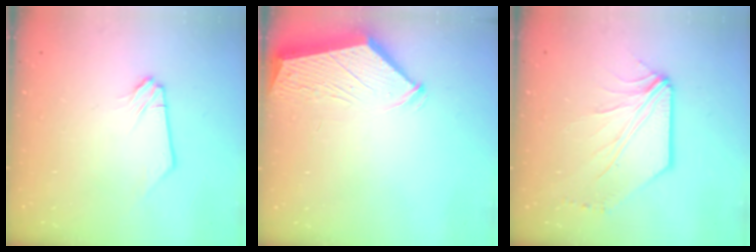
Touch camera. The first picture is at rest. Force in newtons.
{"total": 3.3, "press": 3.3, "slide": 0.5}
{"total": 6.4, "press": 6.3, "slide": 0.9}